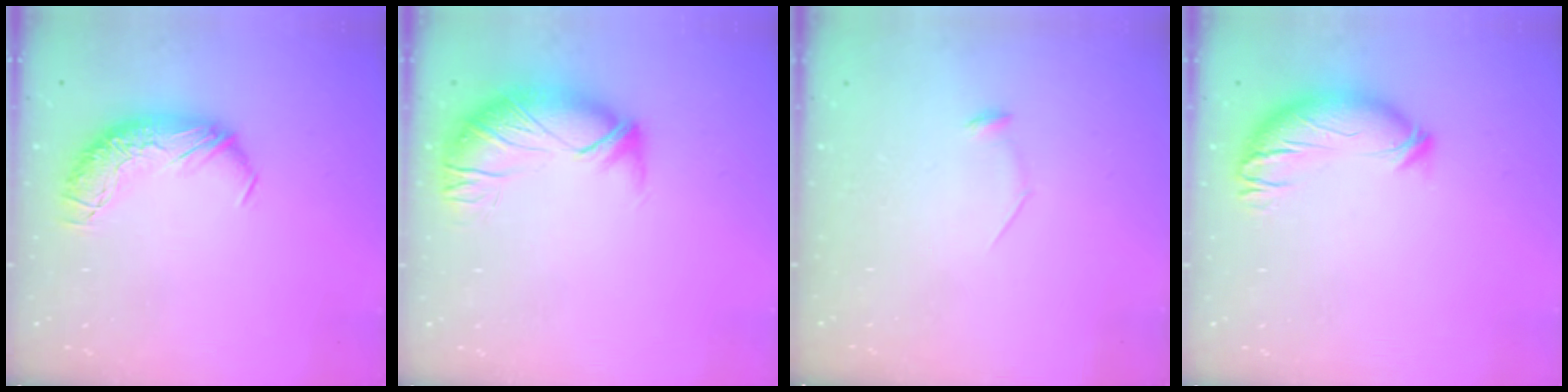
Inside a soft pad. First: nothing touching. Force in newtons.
{"total": 2.9, "press": 1.4, "slide": 2.5}
{"total": 8.4, "press": 8.3, "slide": 0.9}
{"total": 3.7, "press": 2.9, "slide": 2.4}